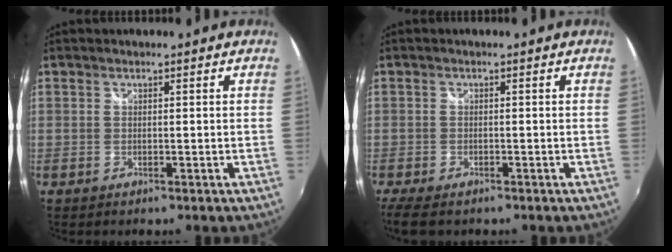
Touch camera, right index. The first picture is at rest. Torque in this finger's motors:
{"motor_torque": [0.50, -0.22, 0.24, 0.05]}